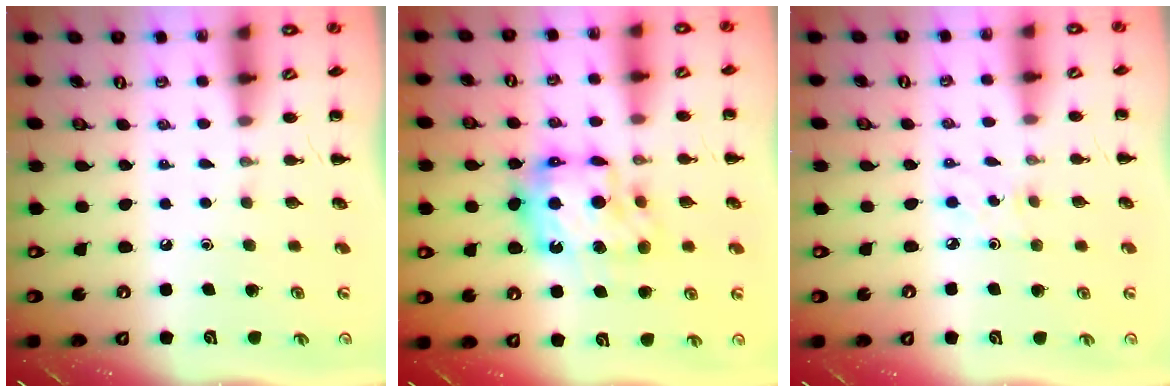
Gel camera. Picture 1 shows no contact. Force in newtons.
{"total": 13.6, "press": 13.5, "slide": 1.5}
{"total": 2.7, "press": 2.5, "slide": 0.9}